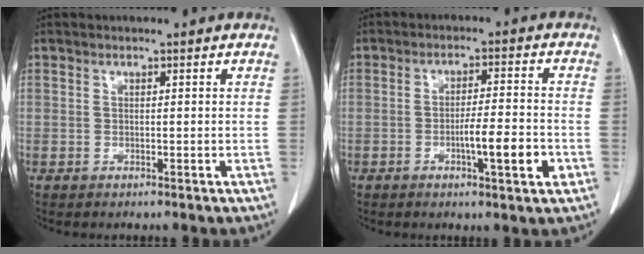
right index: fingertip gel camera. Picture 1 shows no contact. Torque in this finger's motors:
{"motor_torque": [0.93, -0.45, 0.42, 0.10]}